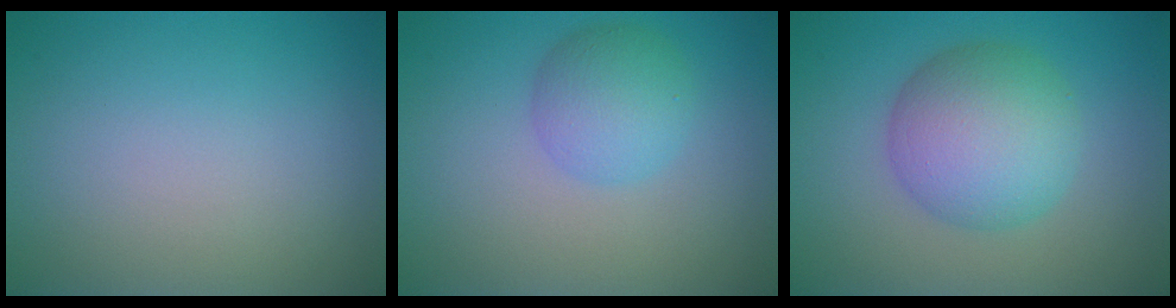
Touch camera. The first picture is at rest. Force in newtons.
{"total": 3.5, "press": 3.5, "slide": 0.0}
{"total": 6.9, "press": 6.9, "slide": 0.3}